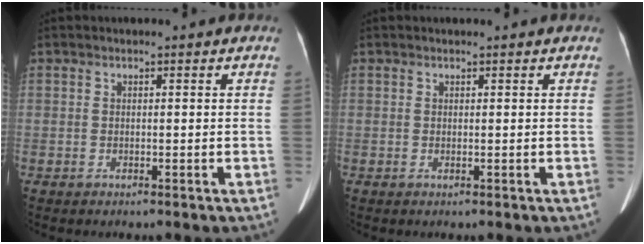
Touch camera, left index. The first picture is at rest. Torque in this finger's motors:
{"motor_torque": [0.20, 0.05, -0.02, -0.01]}